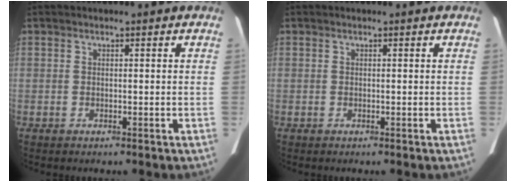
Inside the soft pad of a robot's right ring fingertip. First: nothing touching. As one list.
[{"total": 0.0}]